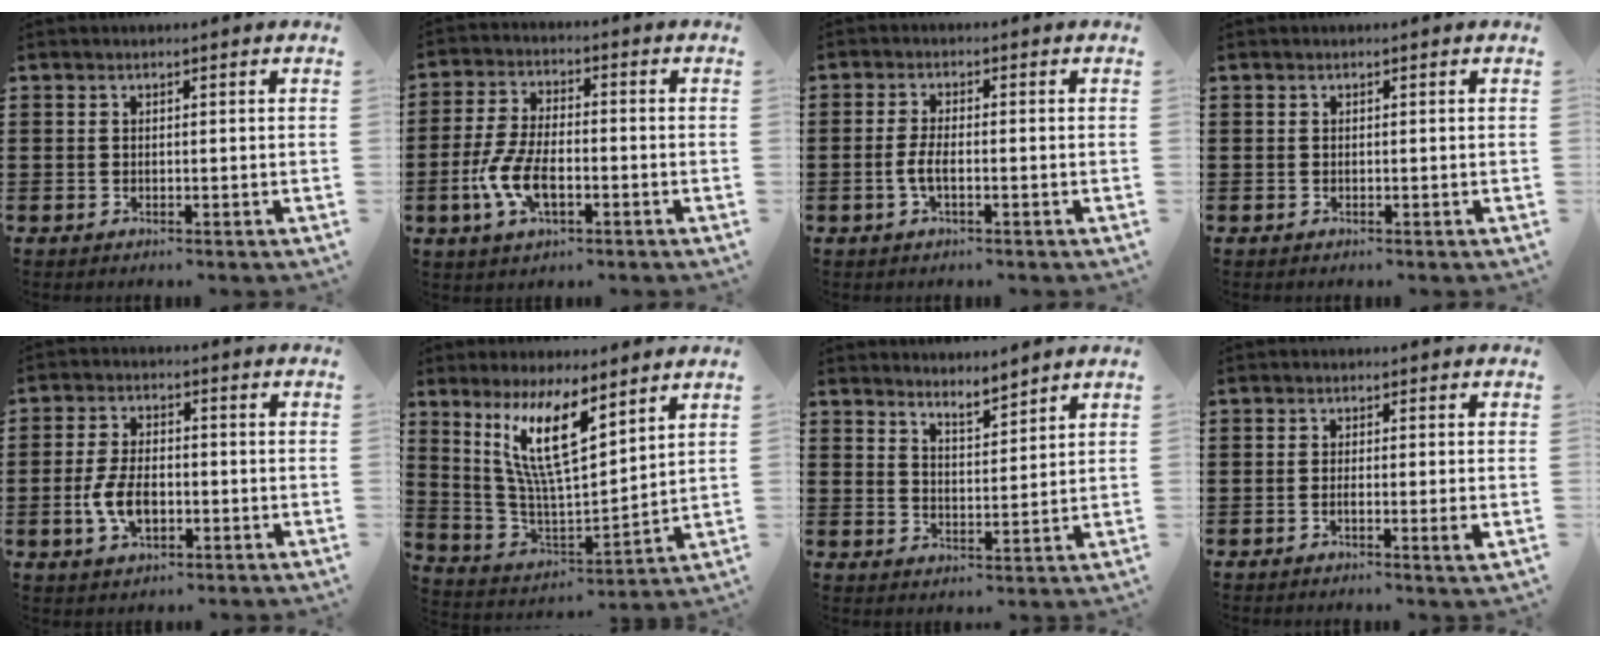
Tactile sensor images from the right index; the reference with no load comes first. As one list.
[{"total": 7.7, "force": [-2.5, 3.3, 6.4], "torque": [-0.148, -0.006, -0.052]}, {"total": 3.2, "force": [-0.8, 1.0, 3.0], "torque": [-0.075, -0.005, -0.022]}, {"total": 0.0}, {"total": 6.2, "force": [-1.5, 3.4, 5.0], "torque": [-0.115, 0.000, -0.032]}, {"total": 11.7, "force": [6.4, 3.1, 9.3], "torque": [-0.208, -0.020, 0.114]}, {"total": 3.7, "force": [3.6, 0.1, -0.4], "torque": [-0.006, -0.015, 0.069]}, {"total": 2.1, "force": [-0.6, 0.1, 2.0], "torque": [-0.033, -0.005, -0.011]}]